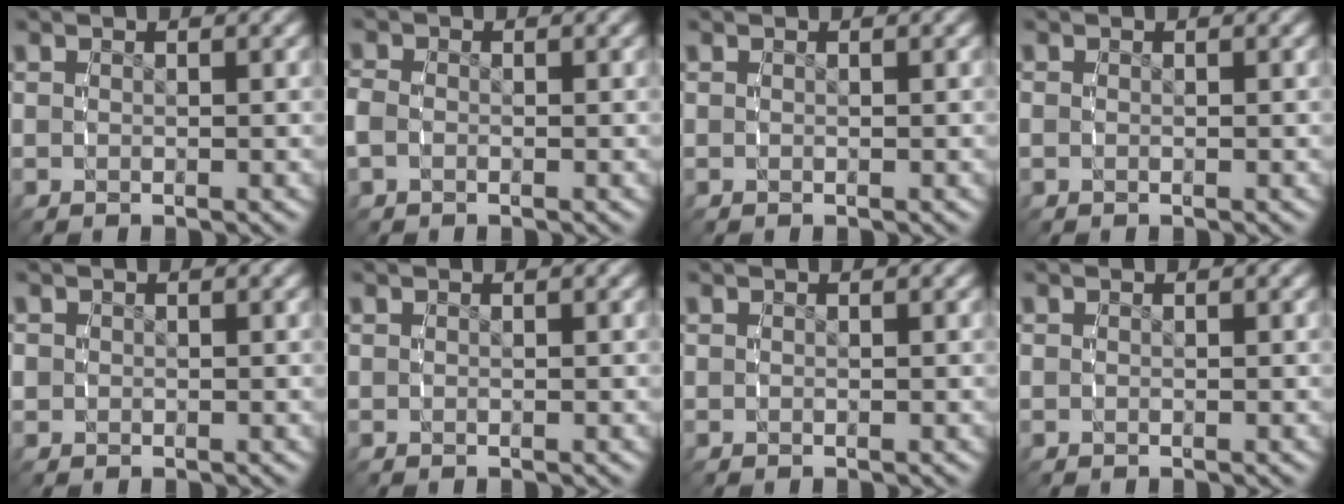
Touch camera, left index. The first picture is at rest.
{"total": 1.7, "force": [-0.4, 1.4, 0.8], "torque": [-0.030, -0.002, -0.008]}
{"total": 0.0}
{"total": 0.7, "force": [-0.1, 0.5, 0.3], "torque": [-0.014, 0.000, -0.004]}
{"total": 1.5, "force": [0.0, 1.4, 0.4], "torque": [-0.017, 0.001, 0.000]}
{"total": 0.0}
{"total": 0.0}
{"total": 0.0}